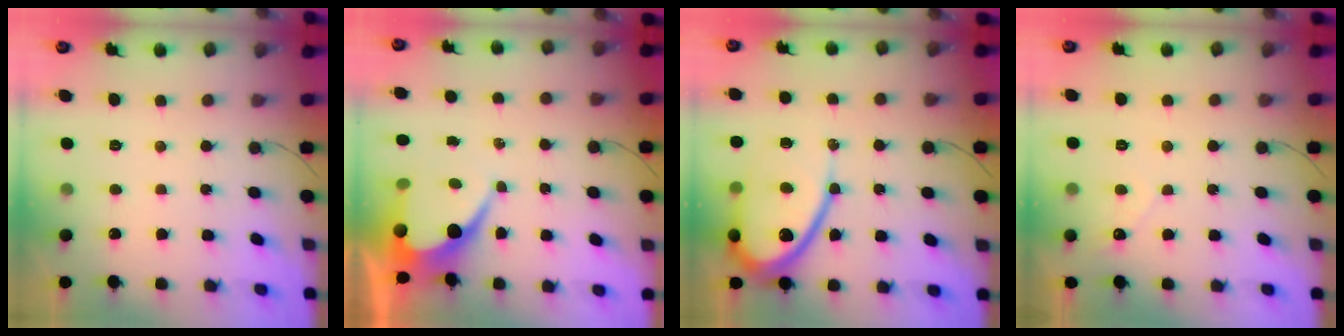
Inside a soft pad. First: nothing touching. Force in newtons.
{"total": 8.8, "press": 8.8, "slide": 0.7}
{"total": 13.8, "press": 13.8, "slide": 1.3}
{"total": 2.4, "press": 2.4, "slide": 0.2}